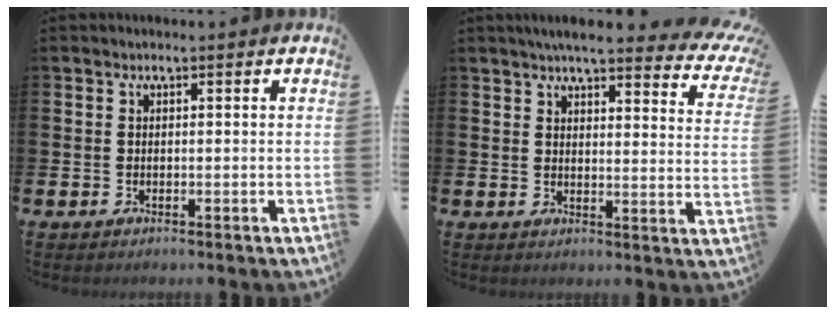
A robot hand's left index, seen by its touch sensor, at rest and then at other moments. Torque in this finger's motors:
{"motor_torque": [1.07, -1.07, 0.31, 0.10]}